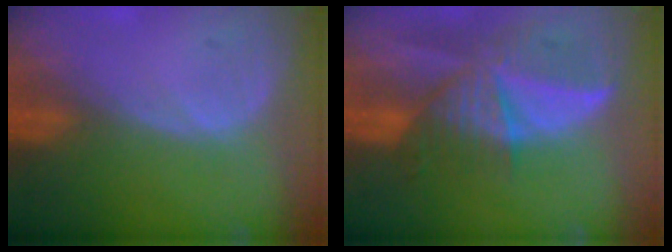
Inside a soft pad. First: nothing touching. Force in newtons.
{"total": 9.8, "press": 8.6, "slide": 4.5}